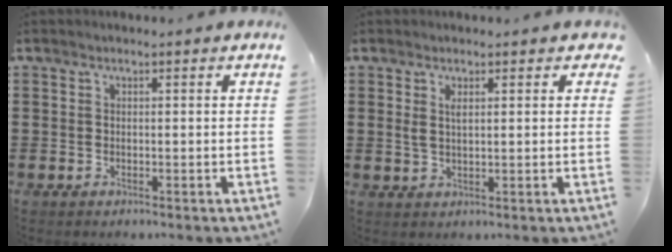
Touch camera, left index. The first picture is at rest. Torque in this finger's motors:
{"motor_torque": [0.67, 0.66, 0.27, 0.03]}